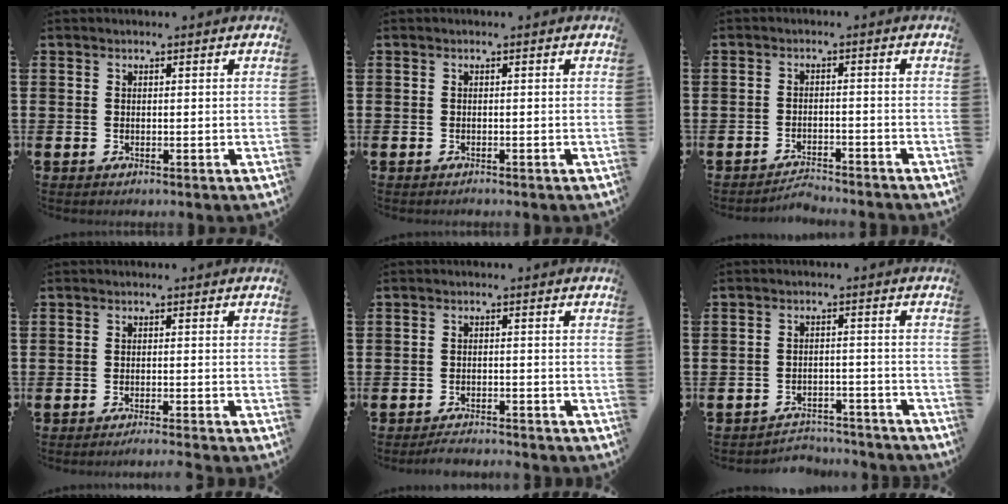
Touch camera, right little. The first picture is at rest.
{"total": 0.0}
{"total": 2.3, "force": [-2.3, -0.1, 0.0], "torque": [-0.005, 0.003, -0.049]}
{"total": 1.2, "force": [-1.1, -0.3, 0.4], "torque": [-0.004, 0.000, -0.022]}
{"total": 1.9, "force": [-1.9, -0.1, 0.2], "torque": [-0.007, 0.004, -0.038]}
{"total": 3.3, "force": [-3.3, 0.4, 0.0], "torque": [-0.006, 0.006, -0.071]}